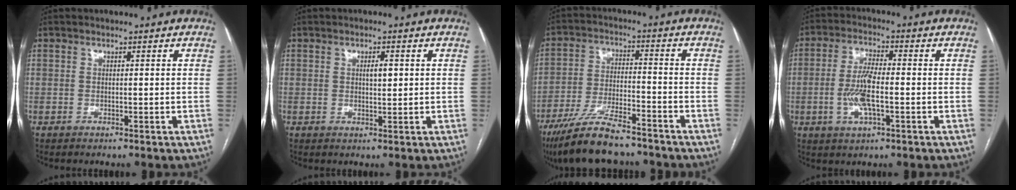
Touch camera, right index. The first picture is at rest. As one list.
[{"total": 2.1, "force": [0.5, 0.7, 1.9], "torque": [-0.031, 0.000, 0.008]}, {"total": 12.8, "force": [-10.6, 2.1, 6.8], "torque": [-0.126, -0.022, -0.183]}, {"total": 7.3, "force": [-1.5, 1.9, 6.9], "torque": [-0.145, 0.001, -0.030]}]